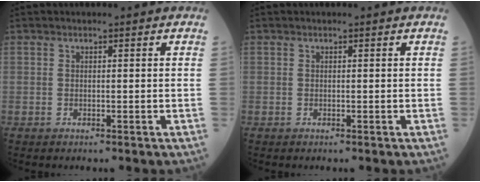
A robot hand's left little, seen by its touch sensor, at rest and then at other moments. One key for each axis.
{"total": 0.0}